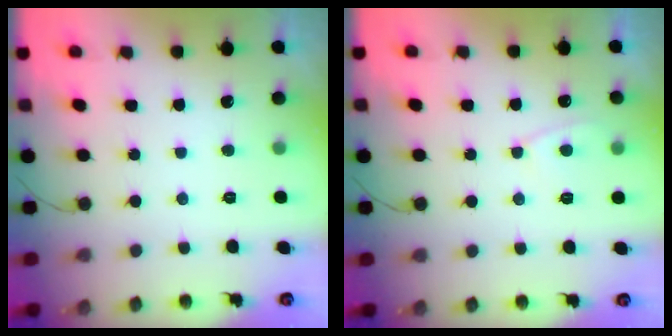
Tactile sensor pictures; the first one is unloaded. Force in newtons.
{"total": 4.0, "press": 4.0, "slide": 0.4}